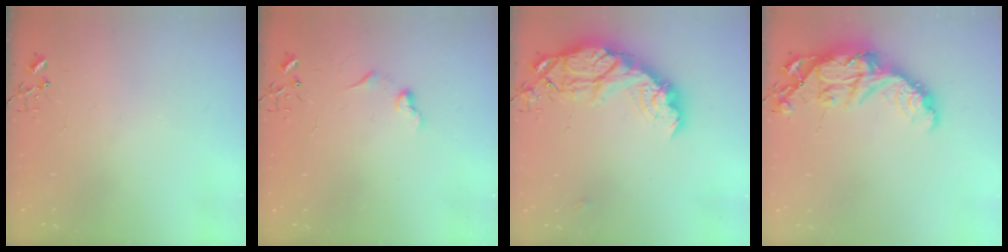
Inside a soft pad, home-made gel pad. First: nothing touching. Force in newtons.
{"total": 6.3, "press": 6.3, "slide": 0.5}
{"total": 19.2, "press": 19.1, "slide": 1.5}
{"total": 17.0, "press": 17.0, "slide": 1.3}